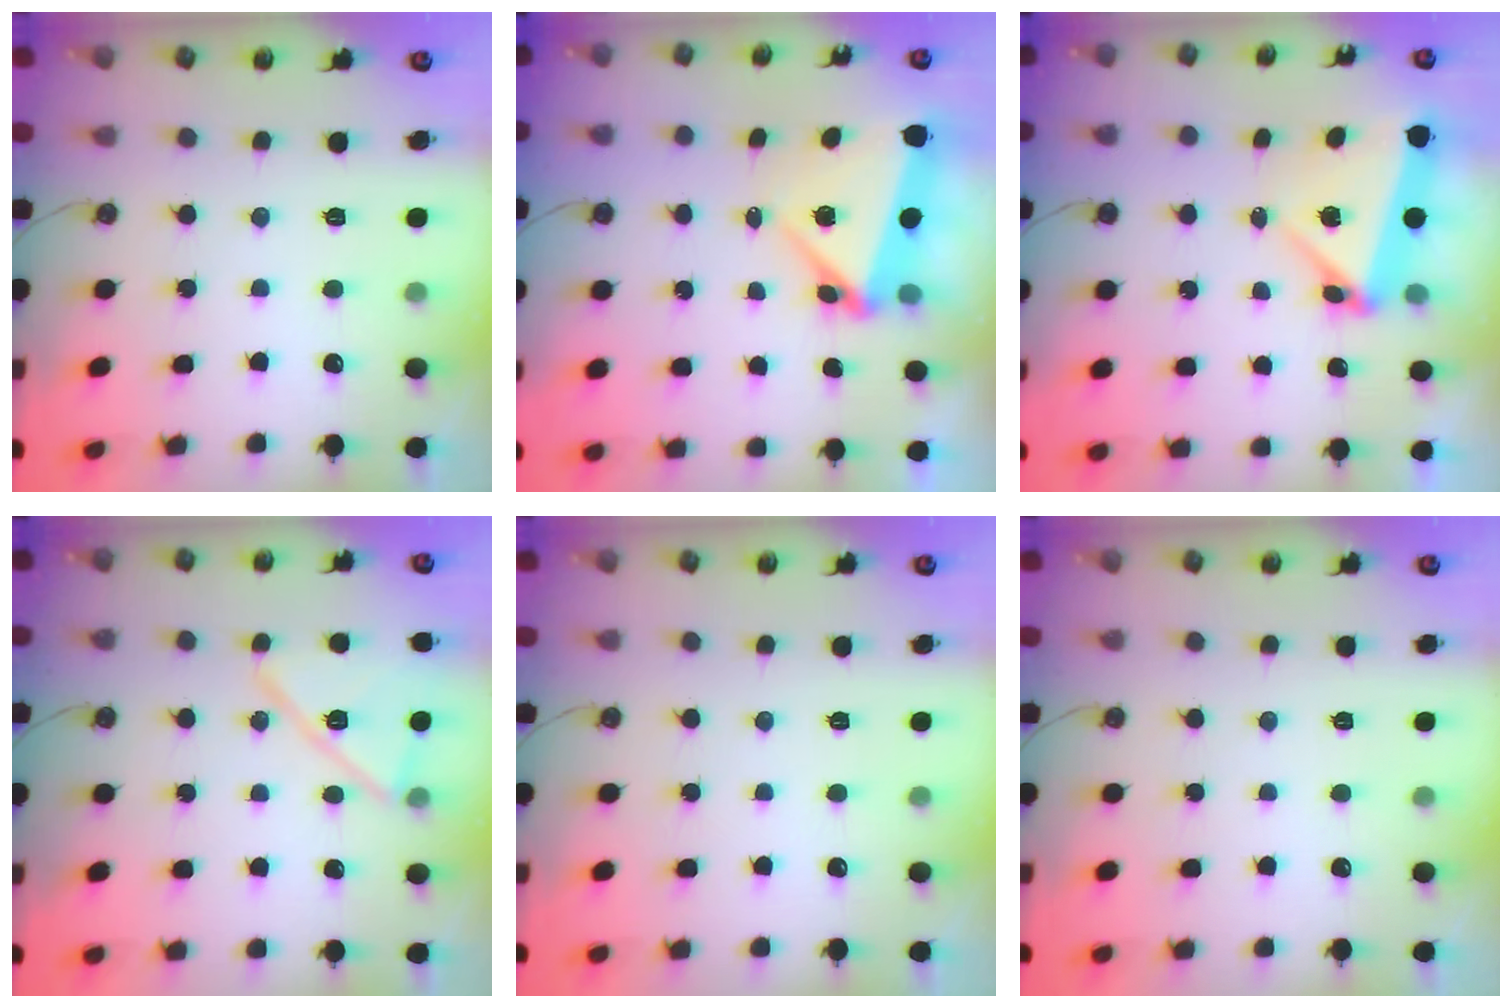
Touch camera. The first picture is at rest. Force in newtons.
{"total": 5.5, "press": 5.3, "slide": 1.7}
{"total": 5.5, "press": 5.3, "slide": 1.4}
{"total": 13.6, "press": 13.6, "slide": 0.7}
{"total": 0.0}
{"total": 0.0}